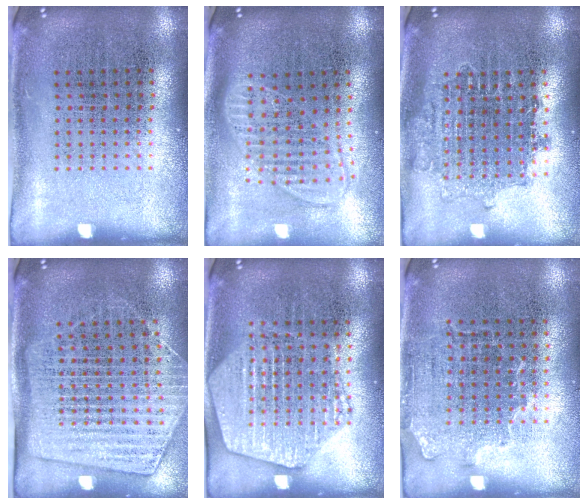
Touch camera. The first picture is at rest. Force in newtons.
{"total": 1.8, "press": 1.5, "slide": 1.0}
{"total": 1.5, "press": 1.3, "slide": 0.8}
{"total": 1.8, "press": 1.5, "slide": 1.1}
{"total": 1.9, "press": 1.9, "slide": 0.3}
{"total": 1.4, "press": 1.1, "slide": 0.8}